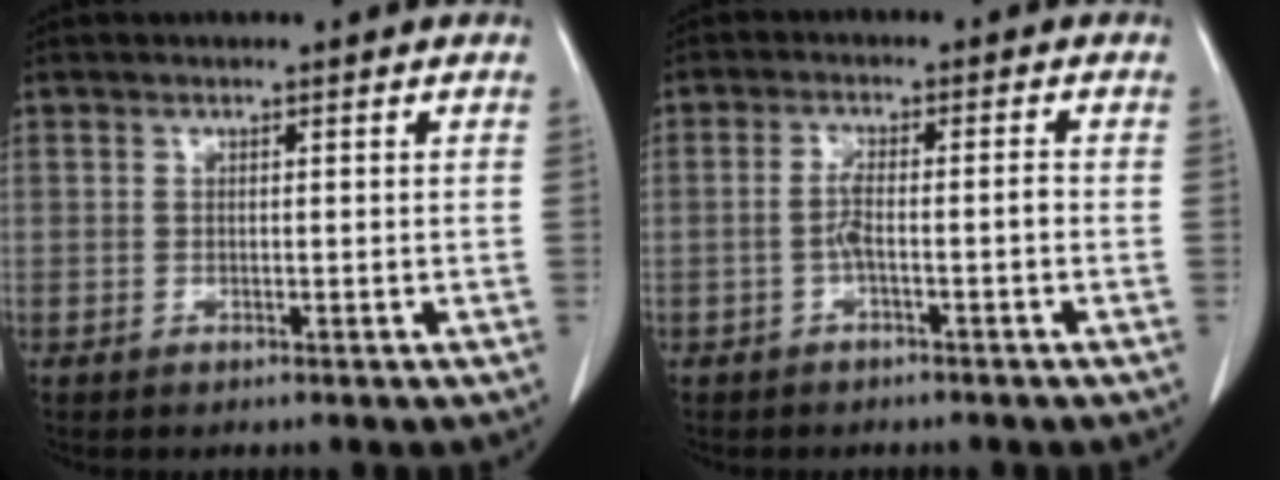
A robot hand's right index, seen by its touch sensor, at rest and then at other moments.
{"total": 3.4, "force": [-1.2, 0.4, 3.1], "torque": [-0.057, 0.008, -0.021]}